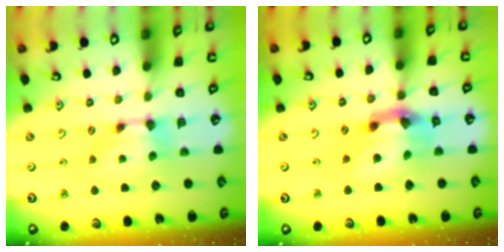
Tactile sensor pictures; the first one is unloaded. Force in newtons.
{"total": 5.8, "press": 5.3, "slide": 2.4}